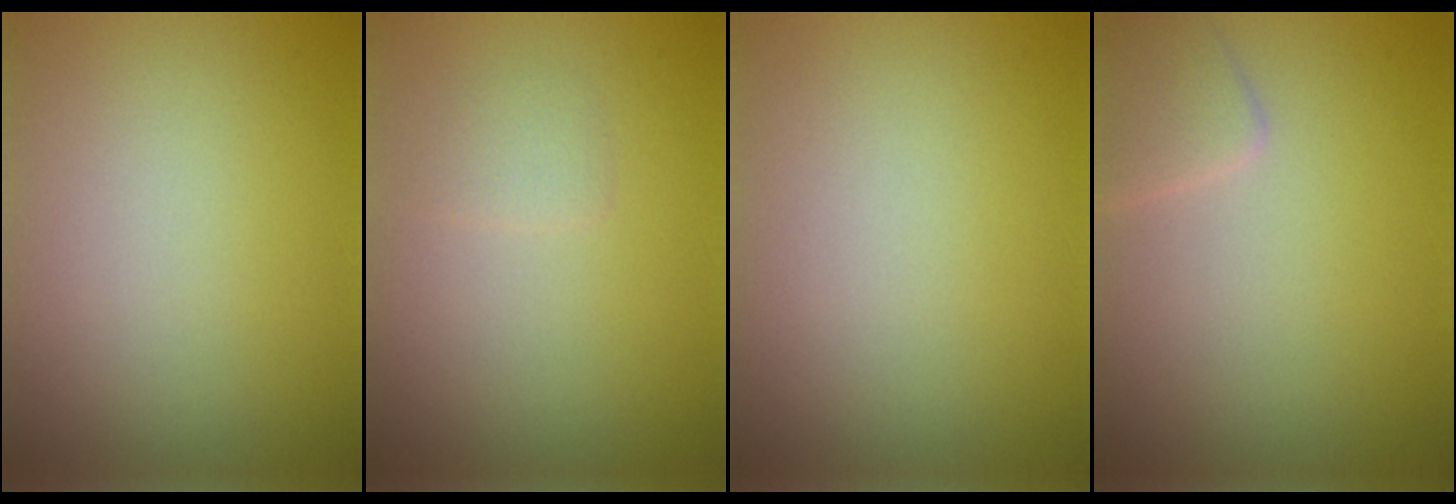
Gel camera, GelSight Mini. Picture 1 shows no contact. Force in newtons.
{"total": 1.0, "press": 1.0, "slide": 0.1}
{"total": 0.0}
{"total": 2.0, "press": 2.0, "slide": 0.0}